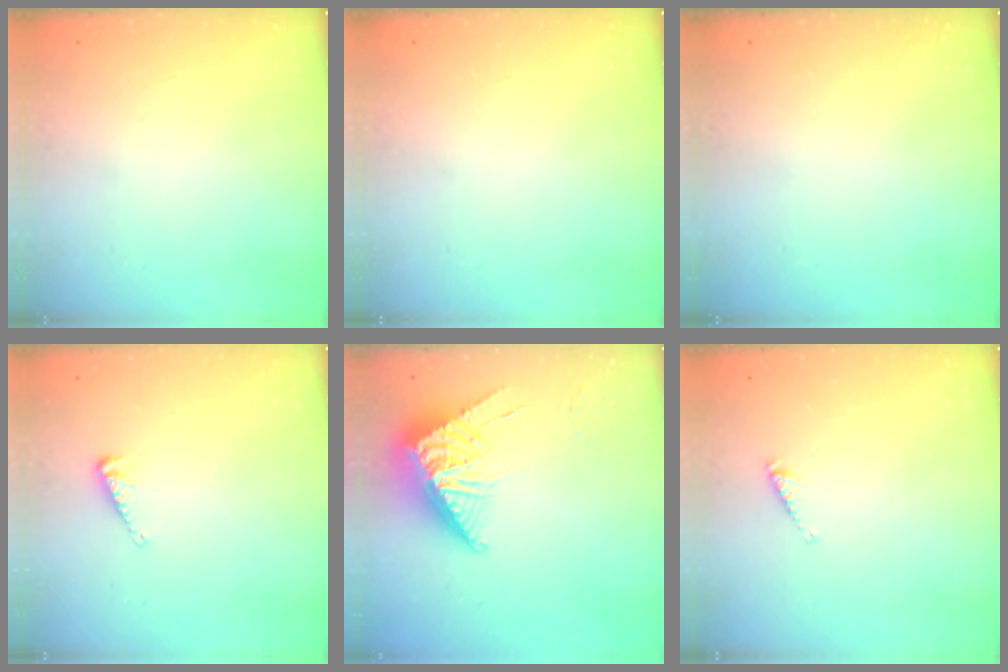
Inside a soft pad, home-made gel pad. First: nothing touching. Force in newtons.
{"total": 0.0}
{"total": 0.0}
{"total": 4.0, "press": 3.9, "slide": 0.5}
{"total": 10.3, "press": 10.2, "slide": 0.9}
{"total": 2.9, "press": 2.9, "slide": 0.4}